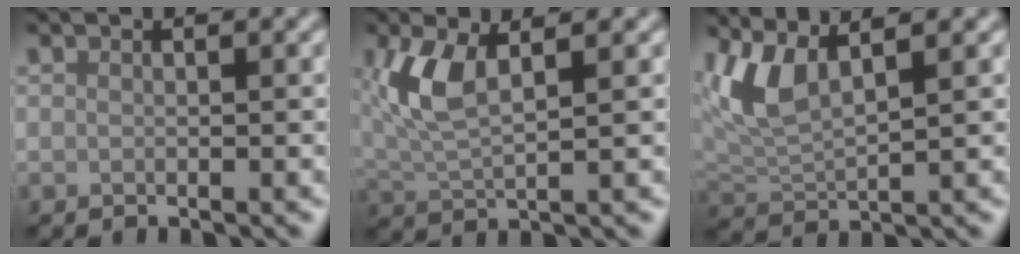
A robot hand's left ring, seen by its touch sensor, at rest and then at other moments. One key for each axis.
{"total": 4.6, "fx": 1.6, "fy": 1.7, "fz": 4.0, "tx": -0.094, "ty": 0.003, "tz": 0.033}
{"total": 4.2, "fx": 2.5, "fy": 1.2, "fz": 3.2, "tx": -0.075, "ty": 0.001, "tz": 0.055}